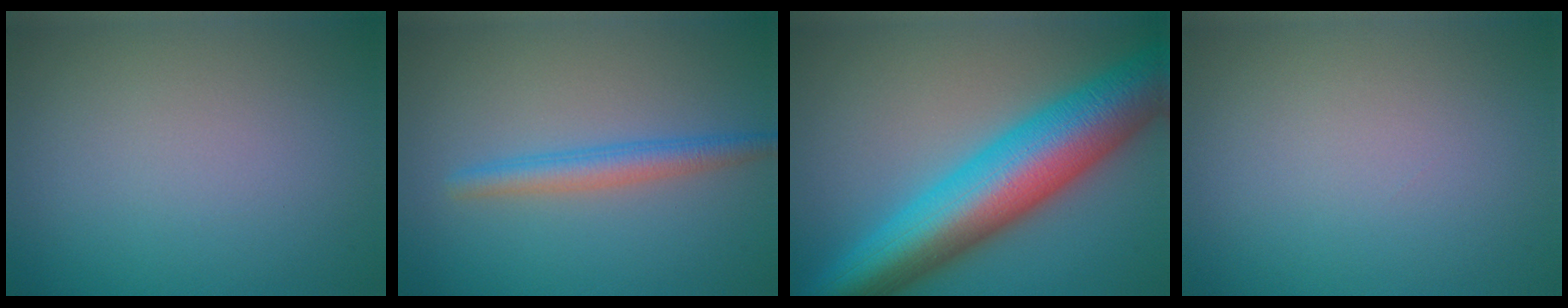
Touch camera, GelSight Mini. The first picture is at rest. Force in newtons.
{"total": 2.6, "press": 2.6, "slide": 0.2}
{"total": 12.8, "press": 12.8, "slide": 0.2}
{"total": 0.0}